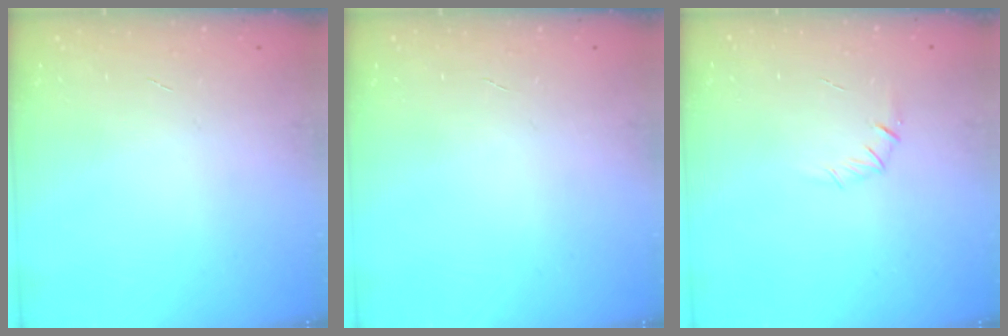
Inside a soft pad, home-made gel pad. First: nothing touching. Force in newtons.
{"total": 0.0}
{"total": 4.4, "press": 4.2, "slide": 1.3}